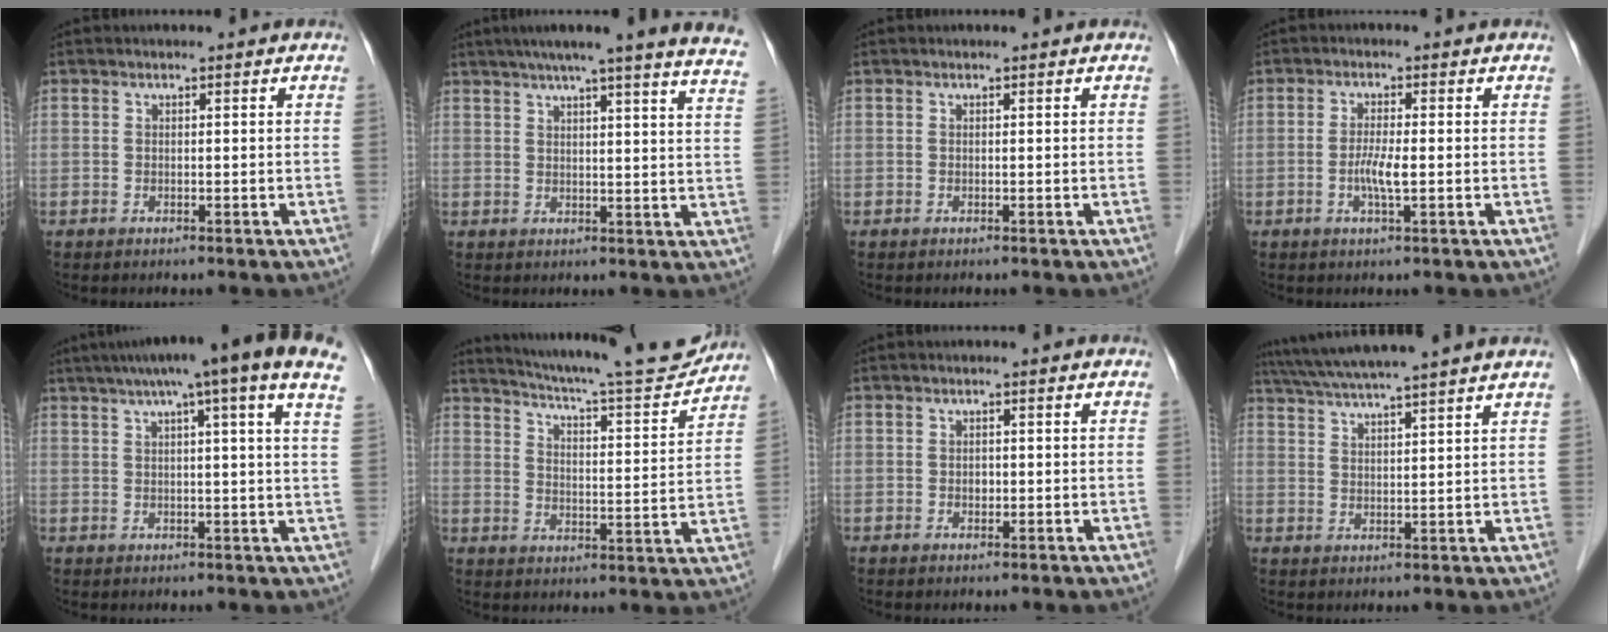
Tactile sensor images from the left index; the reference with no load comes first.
{"total": 21.1, "force": [17.8, -0.8, 11.2], "torque": [-0.167, -0.024, 0.210]}
{"total": 0.0}
{"total": 3.2, "force": [-0.7, 0.2, 3.1], "torque": [-0.065, -0.005, -0.014]}
{"total": 17.3, "force": [11.5, -0.1, 12.9], "torque": [-0.201, 0.042, 0.136]}
{"total": 17.1, "force": [15.9, 0.8, 6.3], "torque": [-0.106, -0.026, 0.219]}
{"total": 0.9, "force": [-0.2, 0.7, 0.5], "torque": [-0.010, 0.001, -0.003]}
{"total": 12.9, "force": [11.3, -1.3, 6.2], "torque": [-0.110, 0.022, 0.164]}